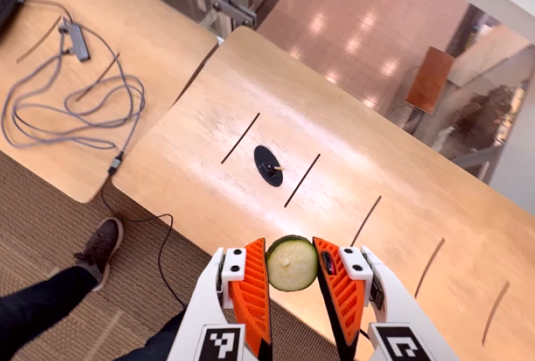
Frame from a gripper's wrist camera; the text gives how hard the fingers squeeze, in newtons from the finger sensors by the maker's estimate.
{"total": 8.8, "left": 8.8, "right": 8.8}